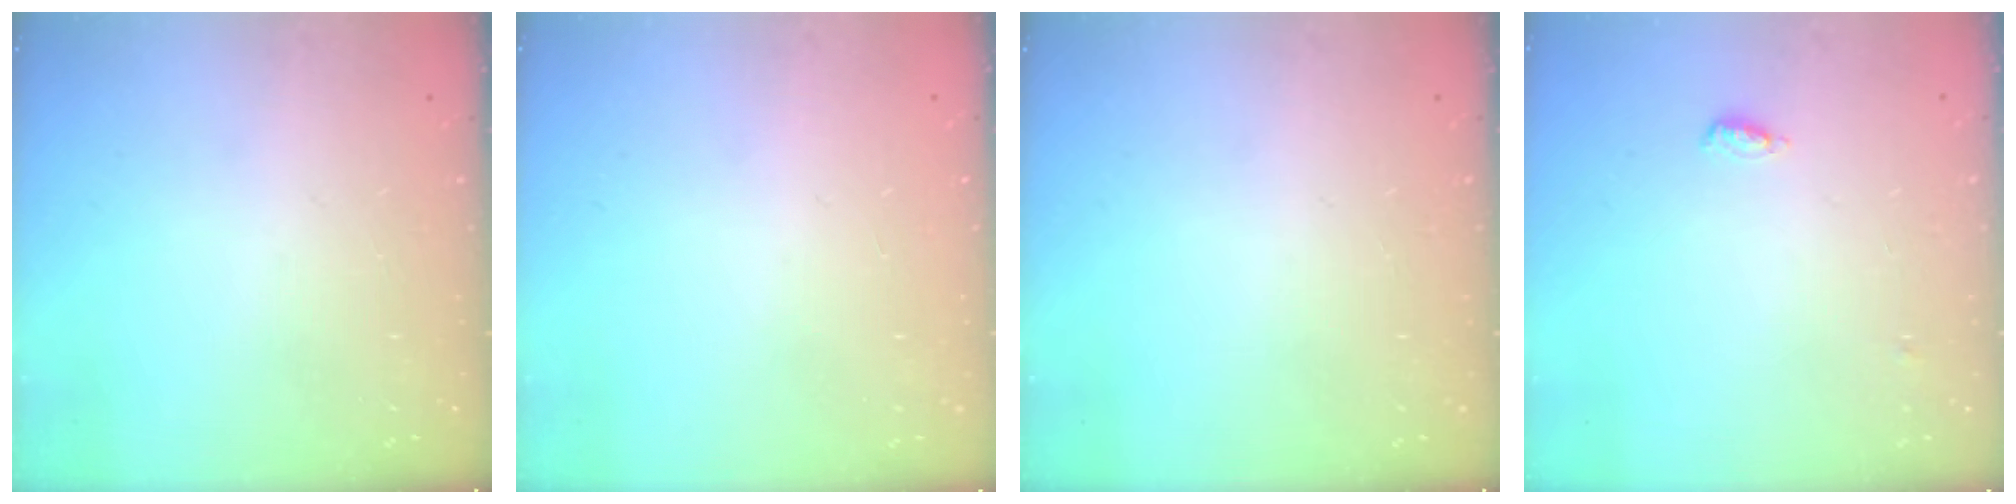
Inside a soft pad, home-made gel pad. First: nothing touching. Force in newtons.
{"total": 0.9, "press": 0.9, "slide": 0.0}
{"total": 0.0}
{"total": 4.0, "press": 3.8, "slide": 1.1}